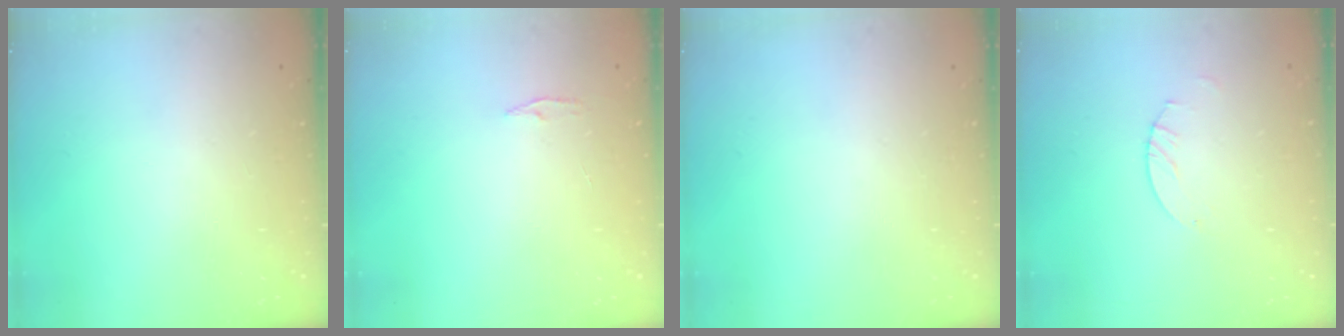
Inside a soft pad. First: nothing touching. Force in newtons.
{"total": 3.8, "press": 3.7, "slide": 0.5}
{"total": 0.0}
{"total": 2.0, "press": 2.0, "slide": 0.2}